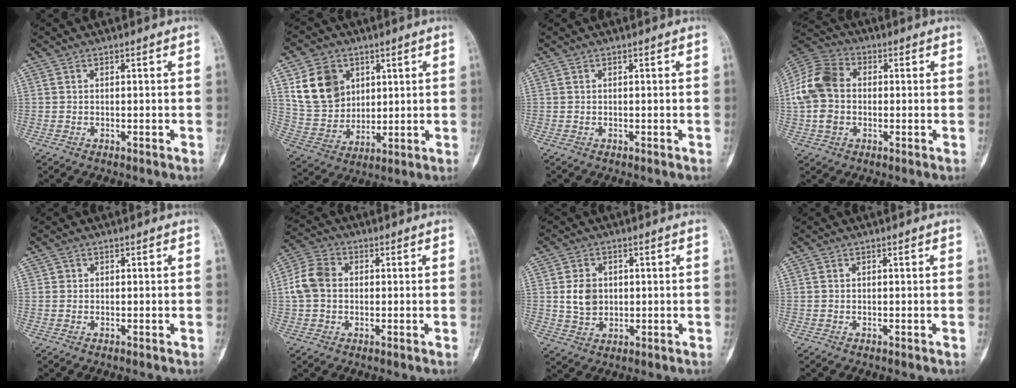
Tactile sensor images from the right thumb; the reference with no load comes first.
{"total": 13.3, "force": [5.0, 10.6, 6.4], "torque": [-0.091, -0.017, 0.108]}
{"total": 0.0}
{"total": 12.4, "force": [0.0, 9.3, 8.2], "torque": [-0.166, 0.029, -0.007]}
{"total": 0.6, "force": [0.1, 0.6, 0.1], "torque": [0.004, 0.003, 0.001]}
{"total": 6.8, "force": [0.2, 5.4, 4.2], "torque": [-0.086, 0.019, -0.004]}
{"total": 5.7, "force": [0.6, 4.6, 3.4], "torque": [-0.044, -0.006, 0.017]}
{"total": 0.0}